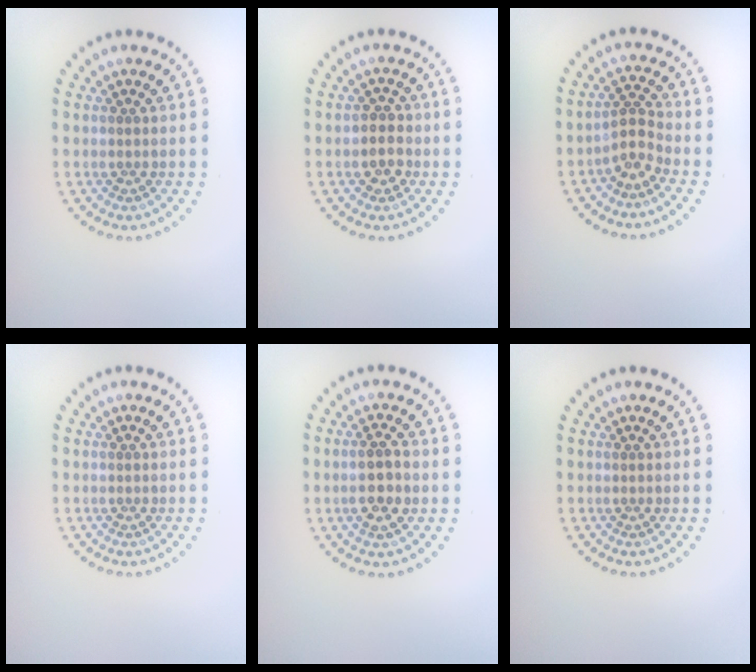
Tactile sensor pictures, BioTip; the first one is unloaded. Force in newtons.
{"total": 2.2, "press": 2.1, "slide": 0.7}
{"total": 2.4, "press": 1.6, "slide": 1.8}
{"total": 0.0}
{"total": 2.8, "press": 2.8, "slide": 0.6}
{"total": 0.0}